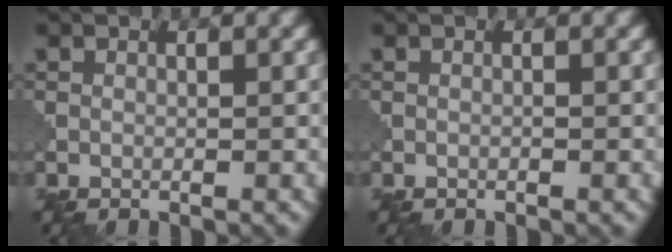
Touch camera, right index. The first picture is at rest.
{"total": 0.0}